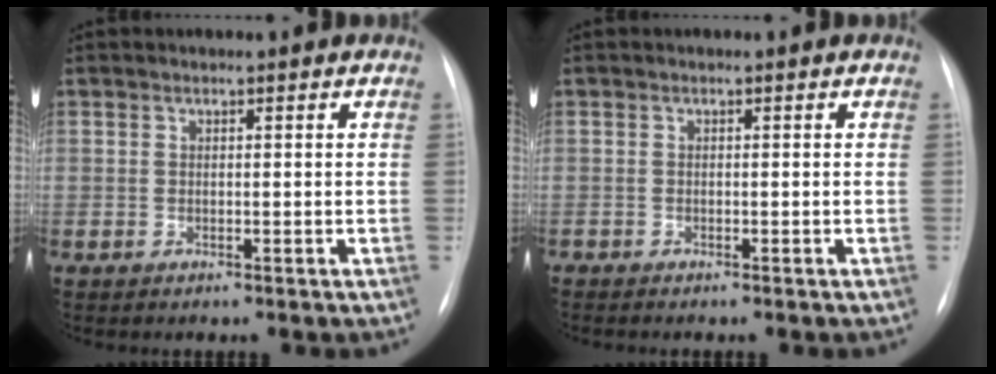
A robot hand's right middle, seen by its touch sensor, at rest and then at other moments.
{"total": 0.5, "force": [-0.5, 0.0, 0.1], "torque": [-0.007, -0.003, -0.011]}